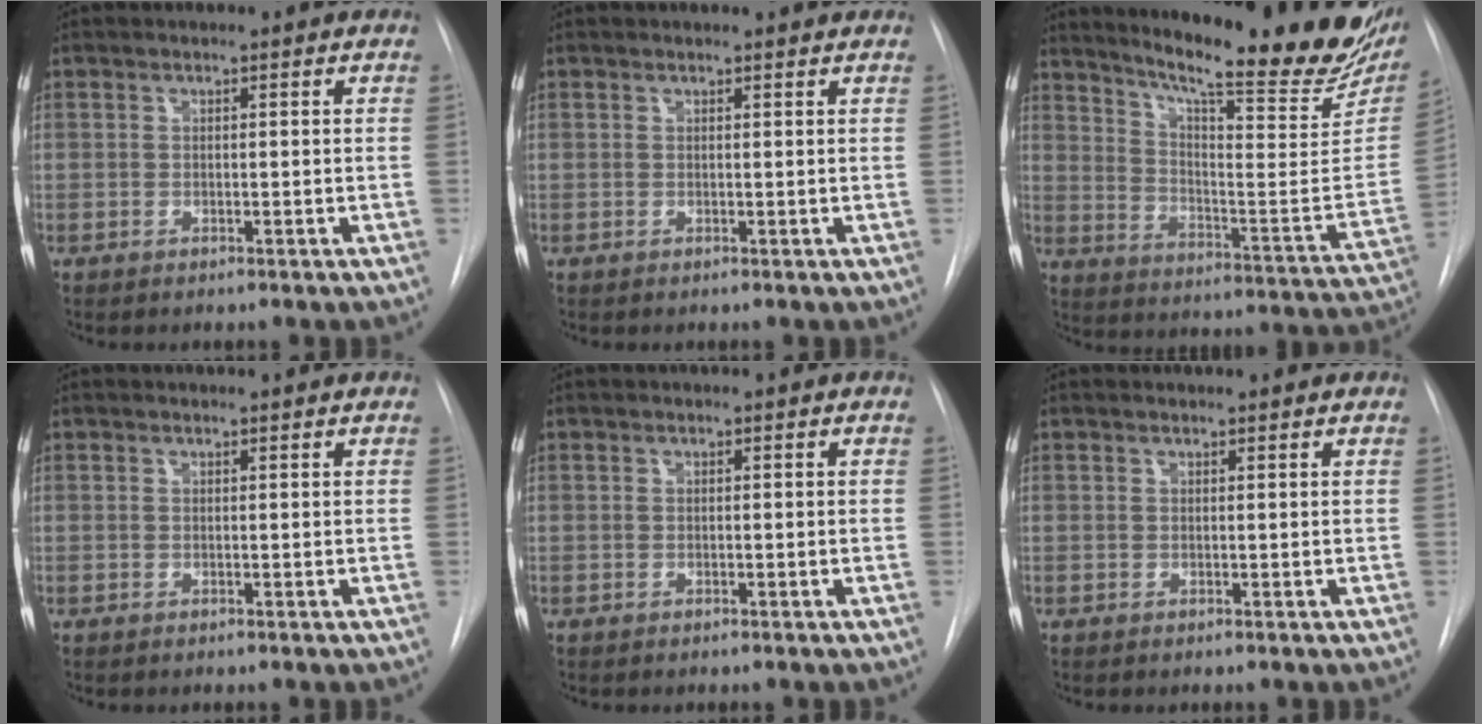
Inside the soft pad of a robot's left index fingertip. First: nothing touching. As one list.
[{"total": 1.4, "force": [1.4, -0.1, 0.1], "torque": [-0.008, -0.001, 0.012]}, {"total": 27.3, "force": [21.8, 3.1, 16.2], "torque": [-0.243, -0.086, 0.282]}, {"total": 0.6, "force": [0.6, -0.1, 0.1], "torque": [-0.008, 0.000, 0.006]}, {"total": 0.0}, {"total": 1.6, "force": [1.5, 0.1, 0.2], "torque": [-0.009, 0.005, 0.014]}]